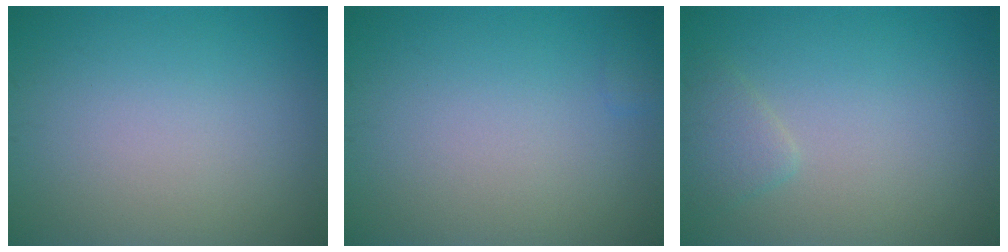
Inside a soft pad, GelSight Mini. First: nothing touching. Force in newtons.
{"total": 0.7, "press": 0.7, "slide": 0.0}
{"total": 1.6, "press": 1.6, "slide": 0.2}